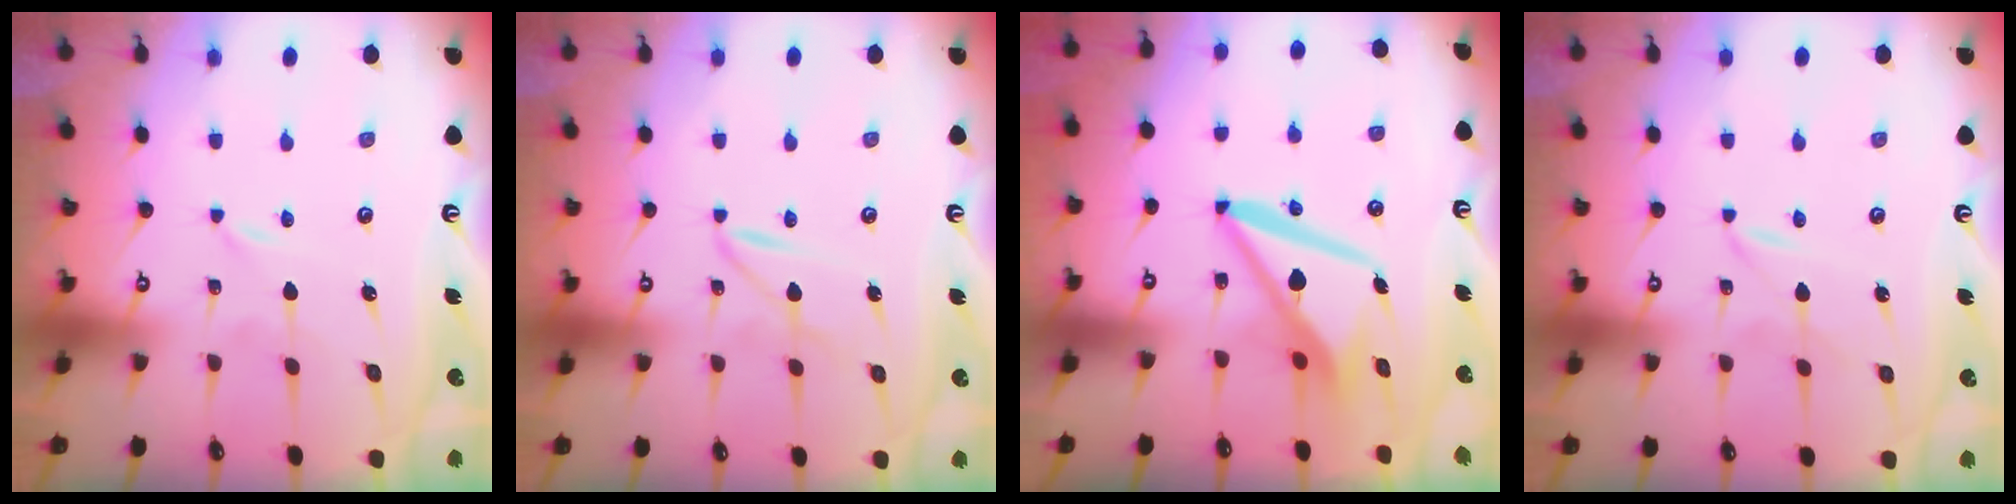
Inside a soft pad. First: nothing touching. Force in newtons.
{"total": 3.0, "press": 3.0, "slide": 0.3}
{"total": 10.8, "press": 10.7, "slide": 1.8}
{"total": 1.2, "press": 1.2, "slide": 0.1}